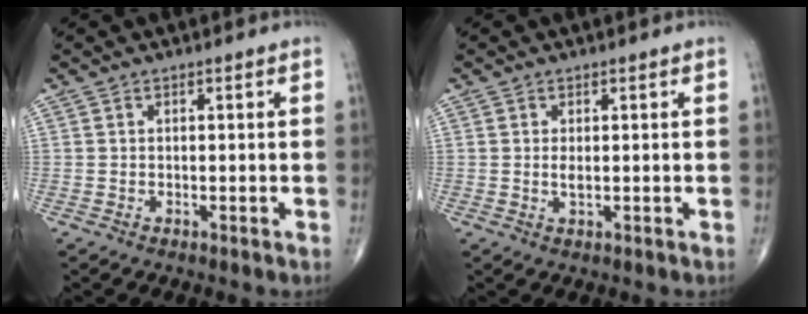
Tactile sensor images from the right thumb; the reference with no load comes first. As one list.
[{"total": 1.3, "force": [0.1, 0.4, 1.2], "torque": [-0.025, -0.004, 0.006]}]